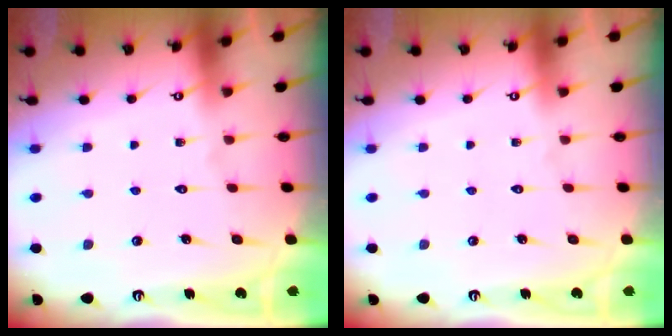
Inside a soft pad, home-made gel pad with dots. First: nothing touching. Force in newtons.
{"total": 0.0}